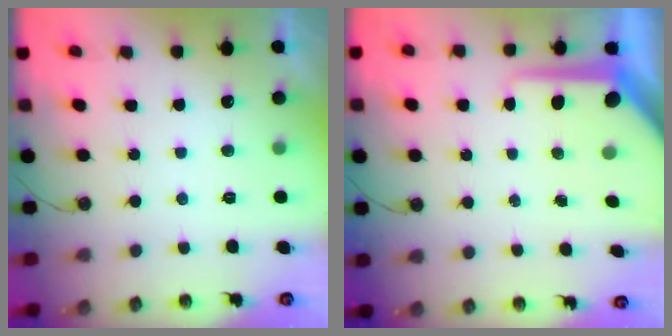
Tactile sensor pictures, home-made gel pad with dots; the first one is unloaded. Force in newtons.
{"total": 11.0, "press": 11.0, "slide": 1.0}